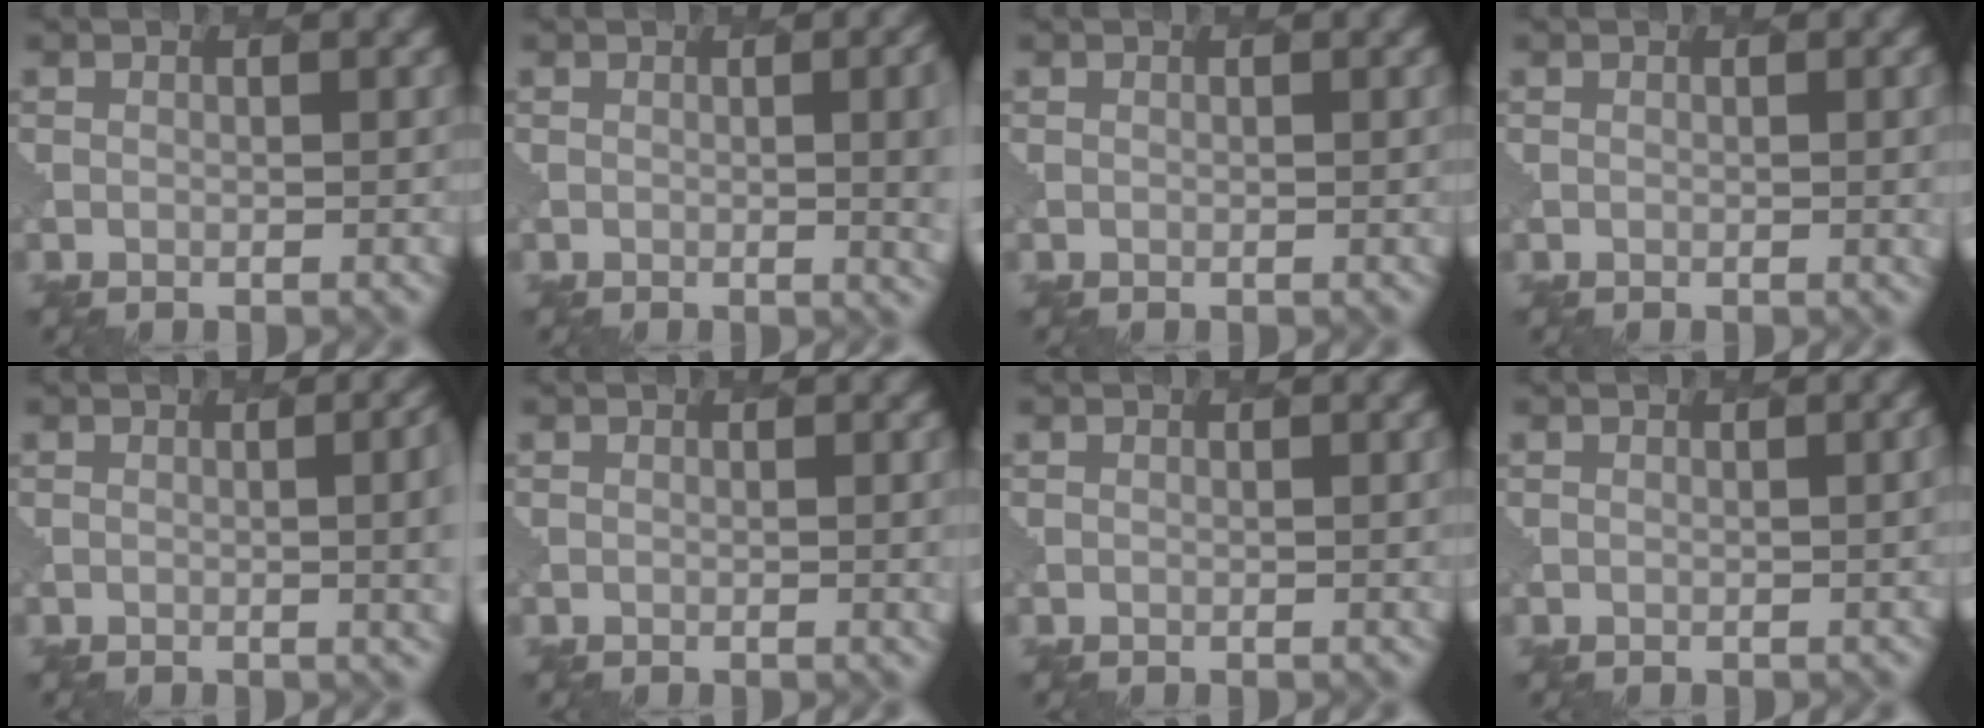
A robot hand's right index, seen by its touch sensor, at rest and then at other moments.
{"total": 6.4, "force": [0.3, 2.7, 5.7], "torque": [-0.035, 0.006, 0.000]}
{"total": 0.0}
{"total": 2.4, "force": [0.2, 0.9, 2.2], "torque": [-0.015, 0.003, 0.000]}
{"total": 6.9, "force": [0.2, 3.3, 6.1], "torque": [-0.032, 0.007, -0.003]}
{"total": 2.2, "force": [0.1, 0.9, 2.1], "torque": [-0.014, 0.003, -0.001]}
{"total": 1.0, "force": [0.2, 0.3, 0.9], "torque": [-0.002, 0.003, 0.003]}
{"total": 1.7, "force": [0.0, 0.8, 1.5], "torque": [0.002, 0.009, -0.001]}